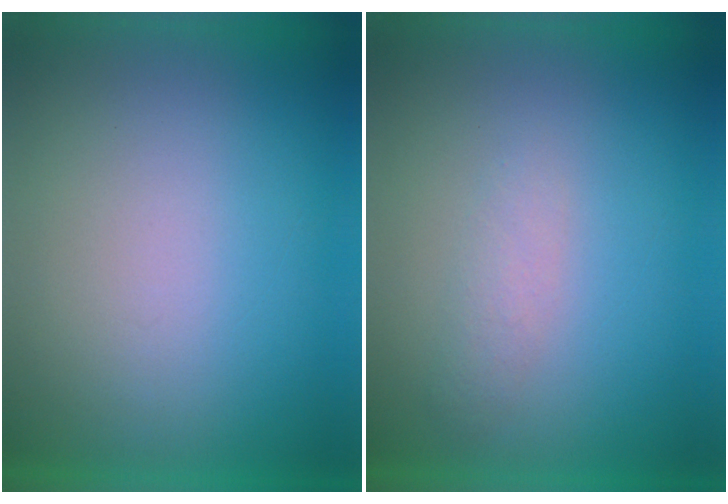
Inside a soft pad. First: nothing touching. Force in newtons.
{"total": 1.9}